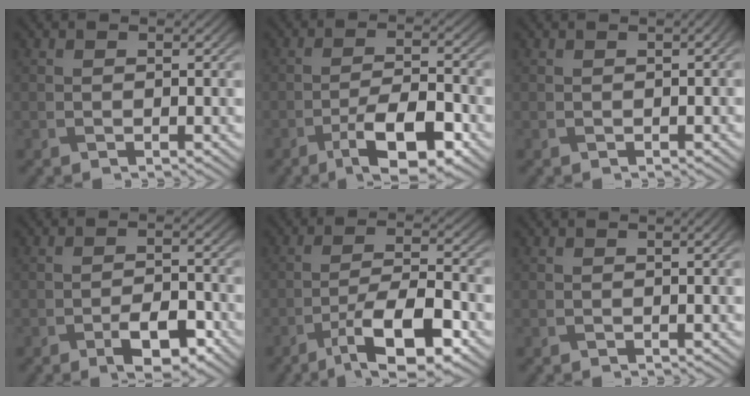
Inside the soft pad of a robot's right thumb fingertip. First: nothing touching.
{"total": 8.5, "force": [-4.6, 2.6, 6.7], "torque": [-0.115, 0.004, -0.078]}
{"total": 0.9, "force": [0.4, 0.2, 0.8], "torque": [-0.012, 0.004, 0.005]}
{"total": 5.2, "force": [-2.8, 2.1, 3.8], "torque": [-0.059, 0.002, -0.046]}
{"total": 10.2, "force": [-5.9, 2.7, 7.9], "torque": [-0.139, 0.000, -0.099]}
{"total": 1.1, "force": [0.5, 0.1, 1.0], "torque": [-0.016, 0.005, 0.007]}